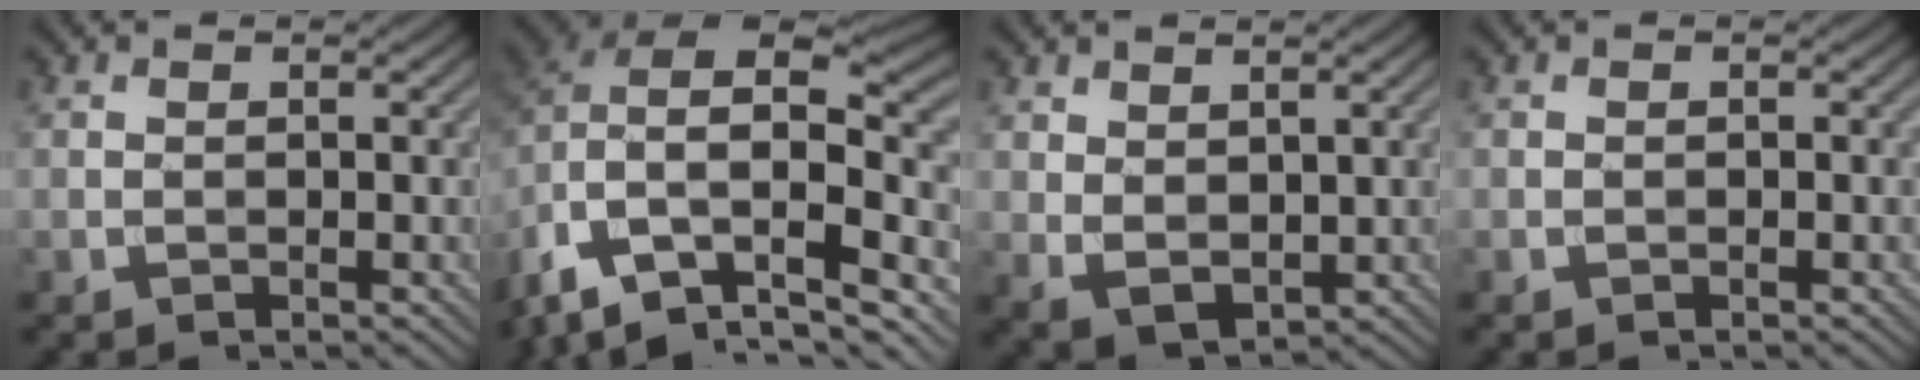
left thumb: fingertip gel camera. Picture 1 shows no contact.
{"total": 14.5, "force": [-7.4, 9.4, 8.1], "torque": [-0.191, -0.042, -0.106]}
{"total": 3.5, "force": [1.5, 2.3, 2.1], "torque": [-0.052, -0.011, 0.036]}
{"total": 0.0}